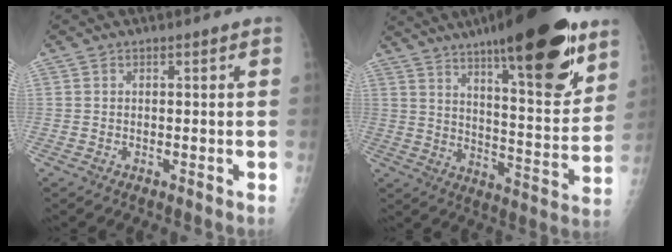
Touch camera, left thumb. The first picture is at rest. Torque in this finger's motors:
{"motor_torque": [2.51, 1.58, 1.66, -1.11, 0.52]}